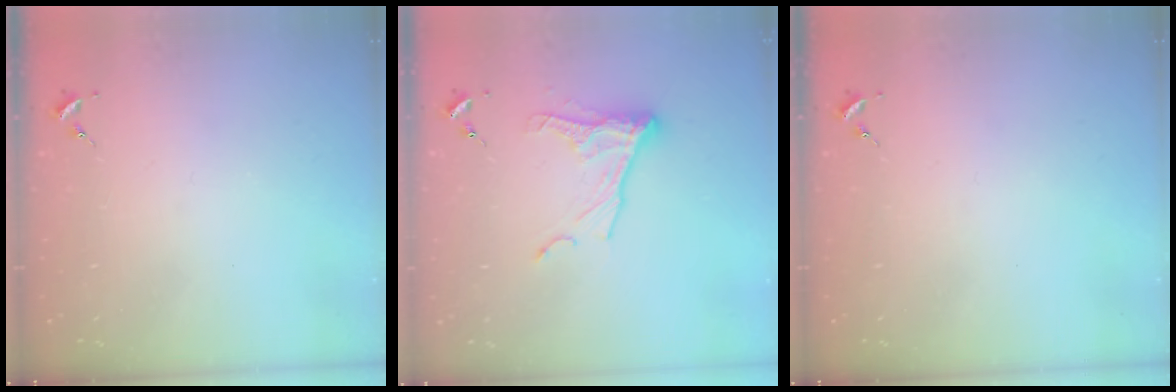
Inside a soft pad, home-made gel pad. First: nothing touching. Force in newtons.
{"total": 13.2, "press": 13.2, "slide": 0.8}
{"total": 0.0}